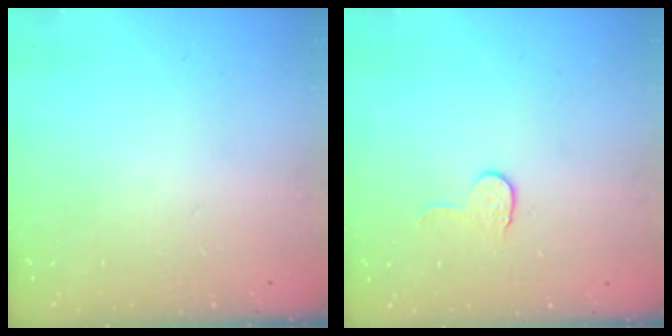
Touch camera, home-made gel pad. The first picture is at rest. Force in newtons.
{"total": 4.6, "press": 4.6, "slide": 0.4}